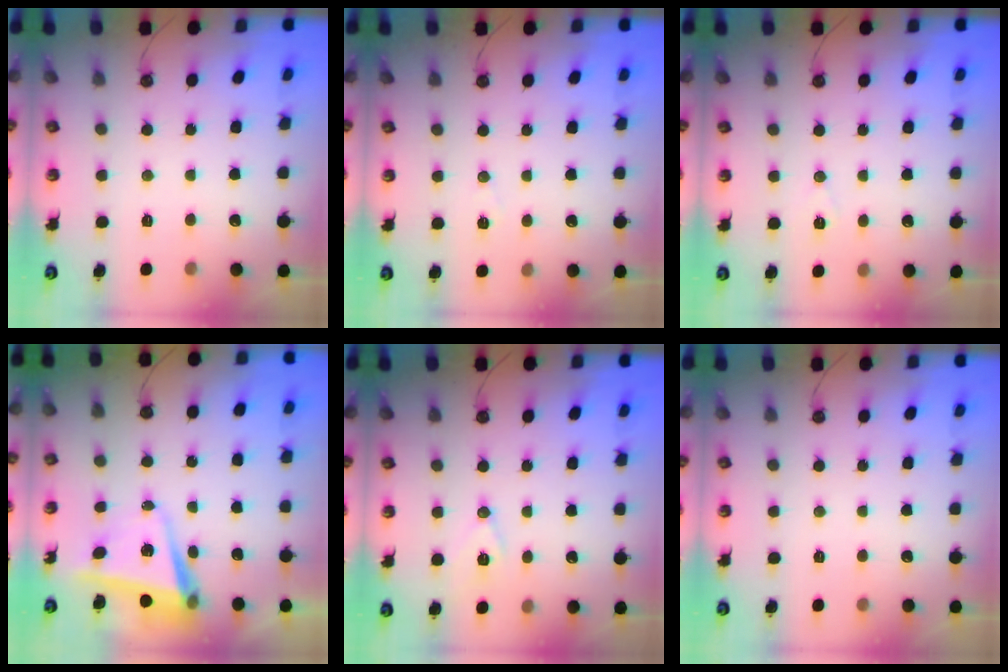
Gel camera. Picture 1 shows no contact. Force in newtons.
{"total": 6.2, "press": 4.2, "slide": 4.5}
{"total": 5.3, "press": 3.0, "slide": 4.4}
{"total": 7.1, "press": 6.9, "slide": 1.5}
{"total": 8.2, "press": 7.4, "slide": 3.5}
{"total": 0.0}